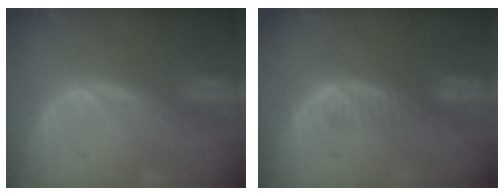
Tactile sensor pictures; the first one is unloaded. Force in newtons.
{"total": 1.9, "press": 1.6, "slide": 1.0}